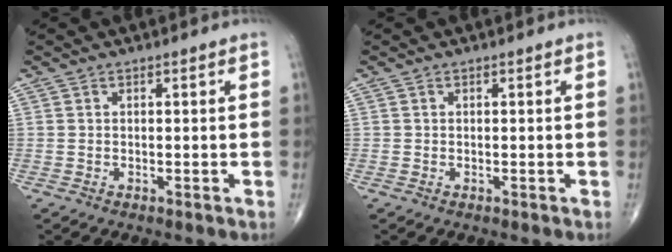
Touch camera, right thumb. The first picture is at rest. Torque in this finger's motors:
{"motor_torque": [-0.01, 0.15, 0.13, 0.09, 0.03]}